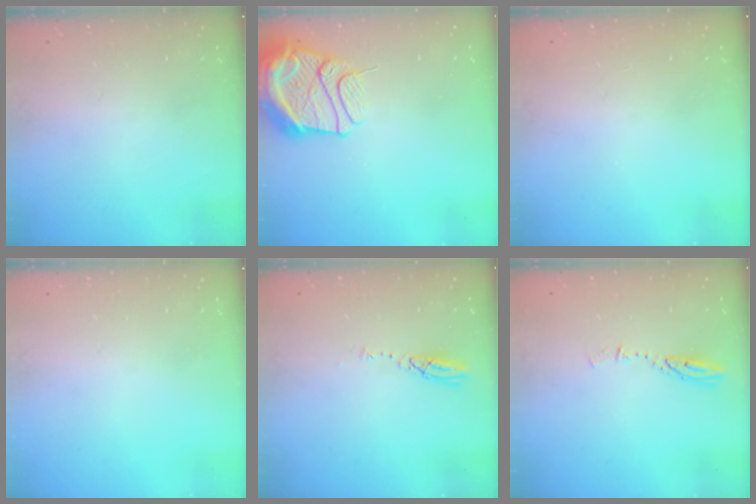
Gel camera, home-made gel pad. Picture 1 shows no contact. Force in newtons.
{"total": 14.8, "press": 14.7, "slide": 1.7}
{"total": 0.0}
{"total": 0.0}
{"total": 3.7, "press": 3.7, "slide": 0.1}
{"total": 4.0, "press": 4.0, "slide": 0.3}